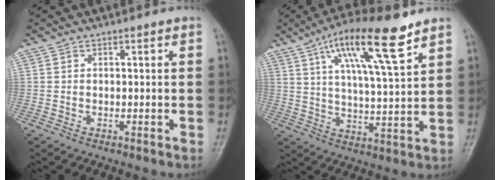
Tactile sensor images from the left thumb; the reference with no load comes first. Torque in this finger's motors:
{"motor_torque": [0.50, 0.40, 1.69, -1.09, 0.45]}